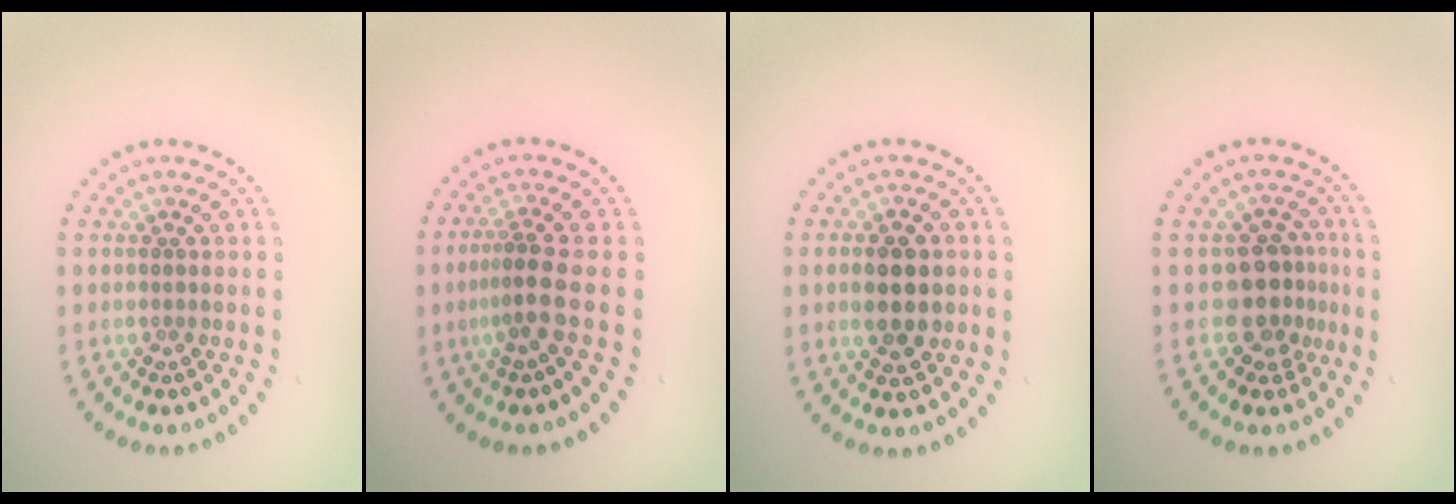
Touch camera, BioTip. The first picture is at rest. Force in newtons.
{"total": 2.5, "press": 1.6, "slide": 1.9}
{"total": 4.3, "press": 4.3, "slide": 0.2}
{"total": 3.6, "press": 3.2, "slide": 1.7}